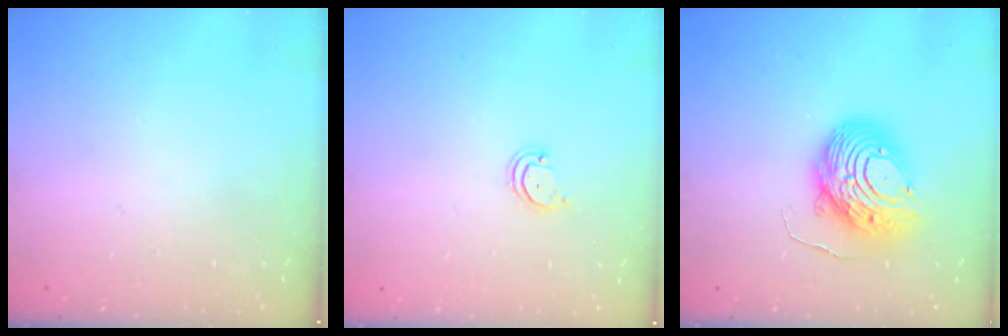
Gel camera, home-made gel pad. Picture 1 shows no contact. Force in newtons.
{"total": 2.6, "press": 2.6, "slide": 0.2}
{"total": 12.8, "press": 12.7, "slide": 1.3}